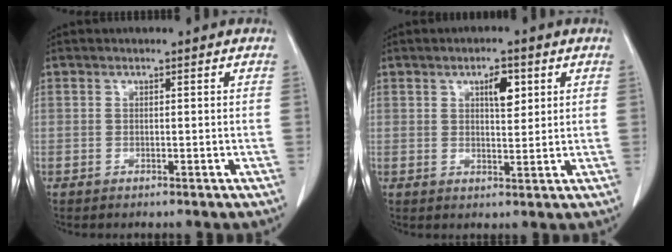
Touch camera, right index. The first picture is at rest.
{"total": 4.0, "force": [1.7, 1.5, 3.3], "torque": [-0.053, 0.001, 0.027]}